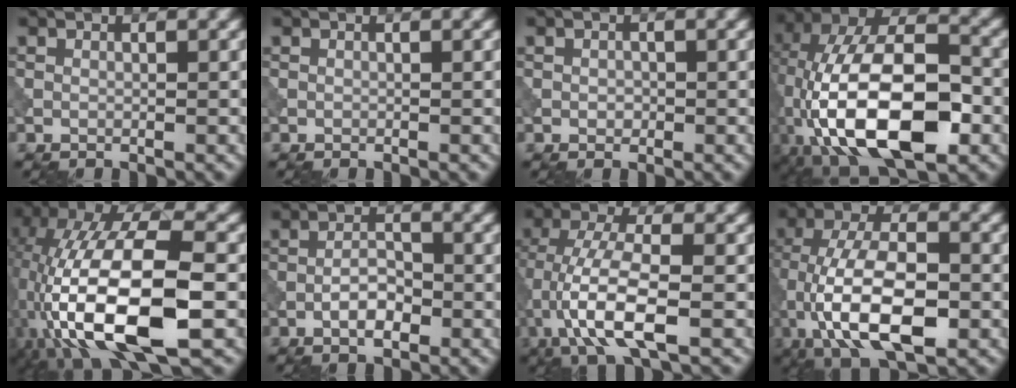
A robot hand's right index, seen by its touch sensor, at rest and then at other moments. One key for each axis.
{"total": 0.0}
{"total": 0.7, "fx": -0.1, "fy": 0.6, "fz": 0.5, "tx": -0.006, "ty": -0.003, "tz": -0.002}
{"total": 16.1, "fx": -4.1, "fy": 8.3, "fz": 13.2, "tx": -0.237, "ty": 0.011, "tz": -0.078}
{"total": 15.7, "fx": -4.1, "fy": 6.9, "fz": 13.5, "tx": -0.258, "ty": 0.001, "tz": -0.072}
{"total": 3.0, "fx": -1.2, "fy": 1.3, "fz": 2.4, "tx": -0.041, "ty": 0.004, "tz": -0.026}
{"total": 8.7, "fx": -2.8, "fy": 2.6, "fz": 7.8, "tx": -0.155, "ty": 0.008, "tz": -0.059}
{"total": 11.6, "fx": -3.3, "fy": 5.2, "fz": 9.9, "tx": -0.180, "ty": 0.004, "tz": -0.065}